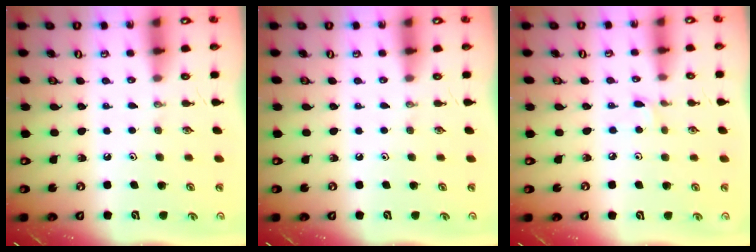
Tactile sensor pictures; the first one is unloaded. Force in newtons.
{"total": 0.0}
{"total": 2.8, "press": 2.8, "slide": 0.4}